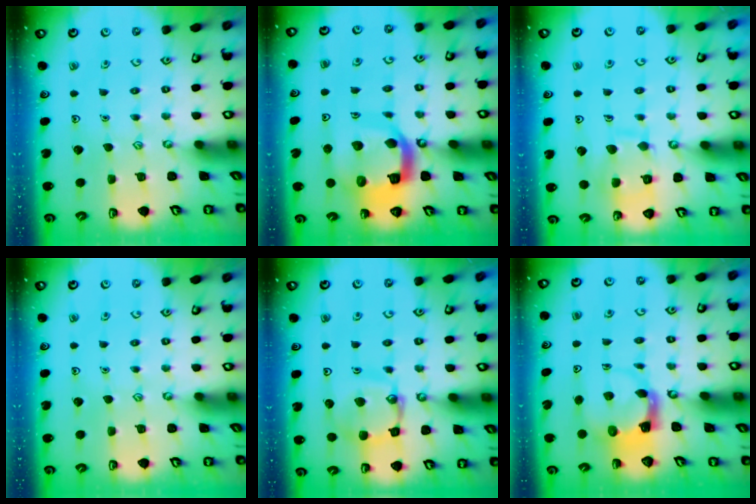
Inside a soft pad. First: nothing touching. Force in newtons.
{"total": 15.5, "press": 15.4, "slide": 1.9}
{"total": 9.6, "press": 9.6, "slide": 0.1}
{"total": 0.0}
{"total": 13.8, "press": 13.7, "slide": 1.5}
{"total": 4.0, "press": 3.9, "slide": 0.7}